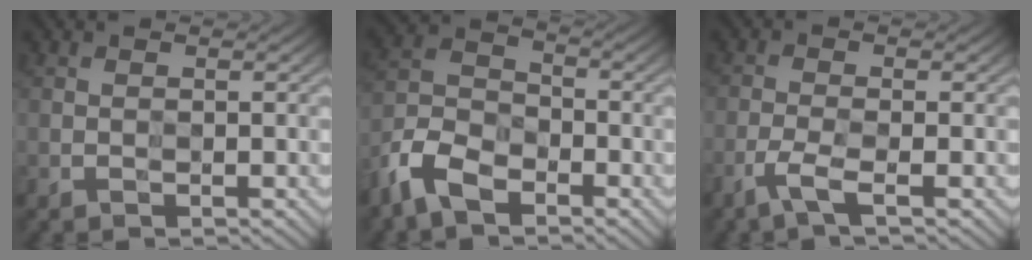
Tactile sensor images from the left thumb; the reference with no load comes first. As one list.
[{"total": 8.3, "force": [-6.1, 4.1, 3.8], "torque": [-0.079, -0.007, -0.134]}, {"total": 3.2, "force": [-2.6, 0.0, 1.8], "torque": [-0.043, 0.000, -0.057]}]